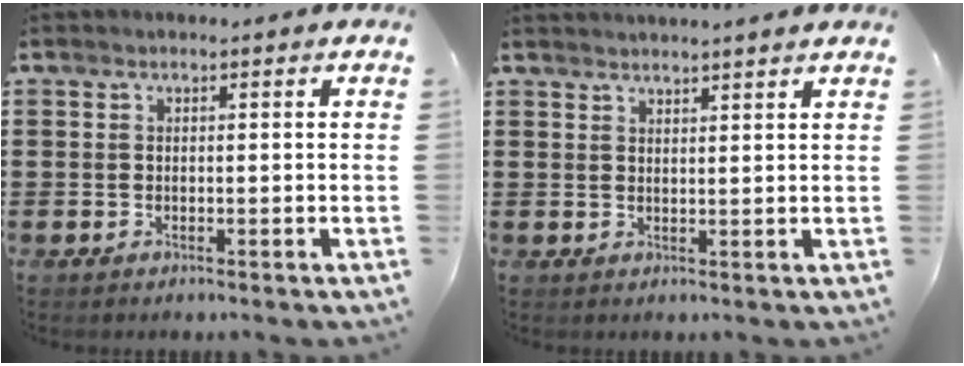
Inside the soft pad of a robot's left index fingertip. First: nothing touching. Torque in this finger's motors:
{"motor_torque": [1.06, -1.08, 0.17, -0.01]}